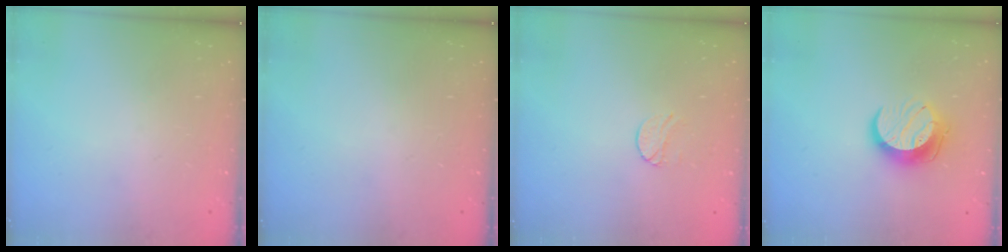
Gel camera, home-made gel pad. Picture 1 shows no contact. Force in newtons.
{"total": 0.0}
{"total": 6.0, "press": 5.9, "slide": 0.6}
{"total": 11.3, "press": 11.2, "slide": 0.7}